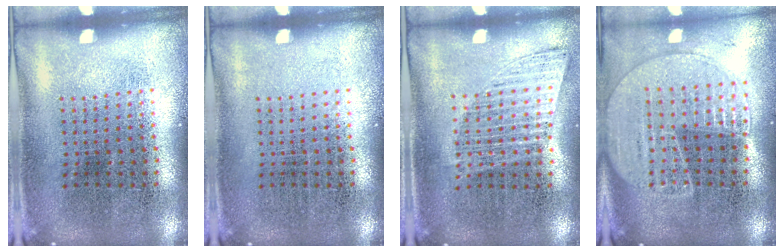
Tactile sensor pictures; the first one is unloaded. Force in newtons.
{"total": 0.0}
{"total": 1.0, "press": 1.0, "slide": 0.2}
{"total": 1.7, "press": 1.6, "slide": 0.6}